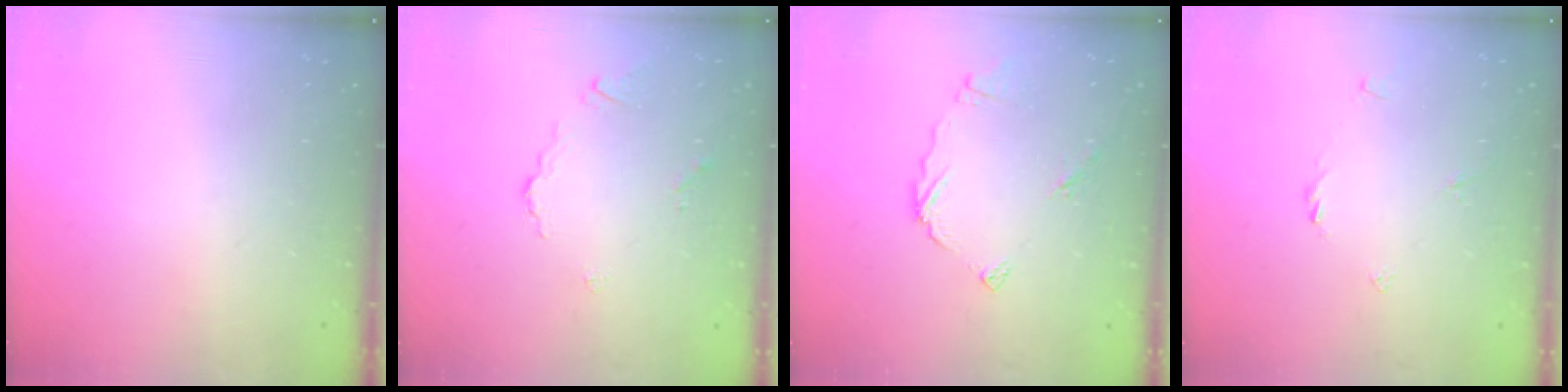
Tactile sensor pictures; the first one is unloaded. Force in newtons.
{"total": 2.8, "press": 2.8, "slide": 0.6}
{"total": 5.6, "press": 5.6, "slide": 0.1}
{"total": 1.8, "press": 1.8, "slide": 0.5}